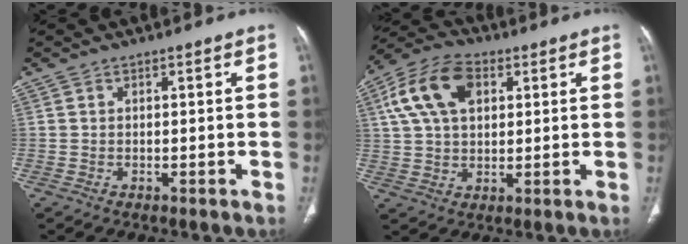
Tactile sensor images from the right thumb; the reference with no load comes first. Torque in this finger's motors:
{"motor_torque": [0.06, 0.43, 0.63, -0.54, 0.33]}